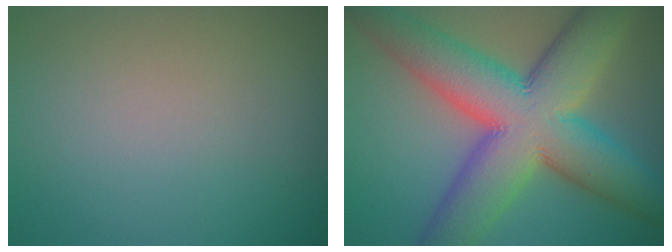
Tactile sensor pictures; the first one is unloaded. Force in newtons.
{"total": 15.0, "press": 15.0, "slide": 0.6}